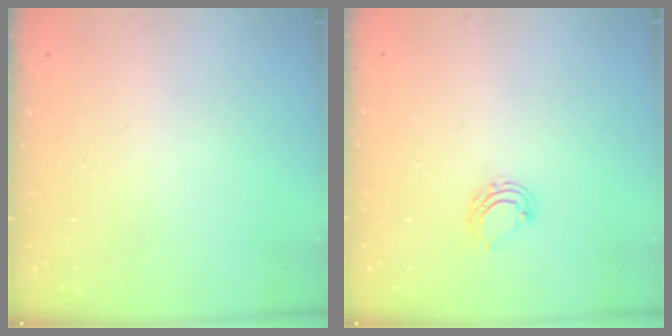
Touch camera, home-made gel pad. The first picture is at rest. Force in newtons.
{"total": 5.2, "press": 5.1, "slide": 0.7}